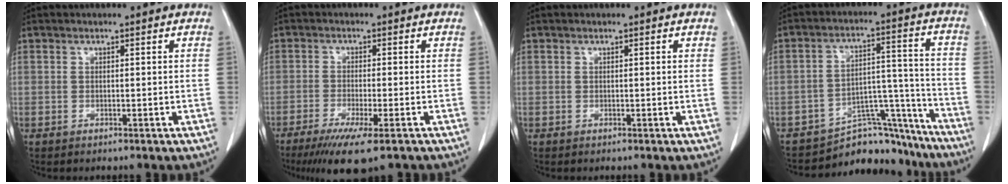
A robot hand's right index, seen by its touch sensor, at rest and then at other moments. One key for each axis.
{"total": 8.7, "fx": -5.9, "fy": 0.8, "fz": 6.3, "tx": -0.098, "ty": -0.021, "tz": -0.090}
{"total": 0.0}
{"total": 12.4, "fx": -11.7, "fy": 4.1, "fz": 1.0, "tx": 0.012, "ty": 0.075, "tz": -0.173}